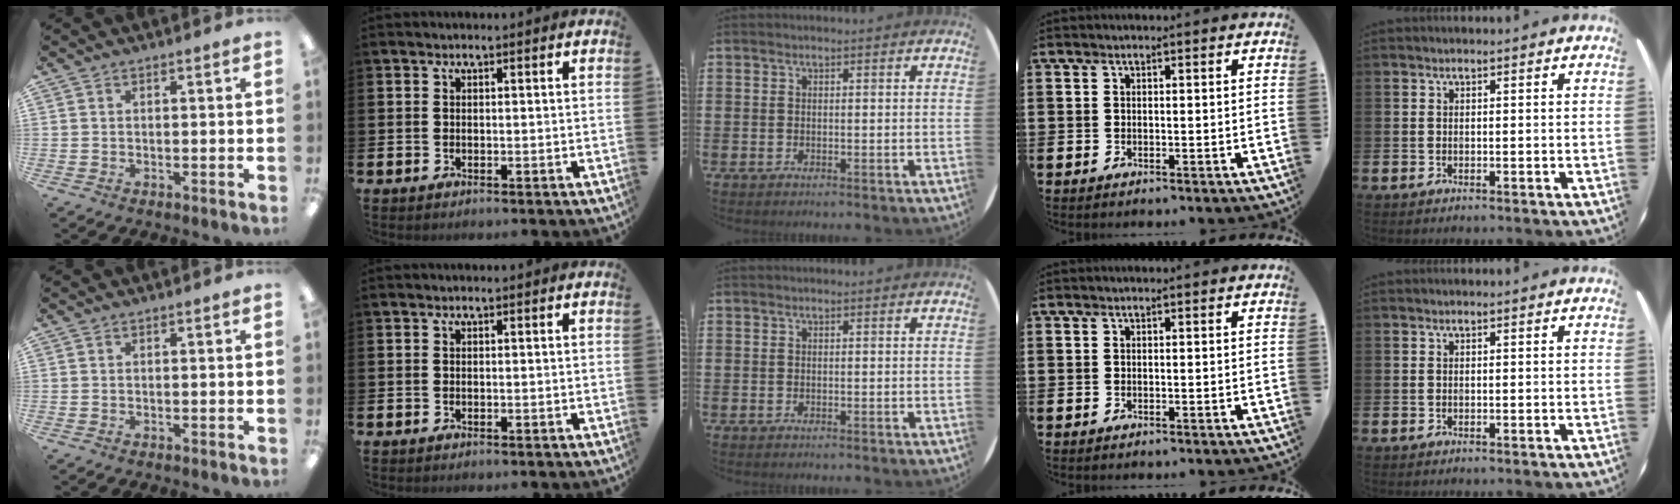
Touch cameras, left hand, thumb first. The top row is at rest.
{}